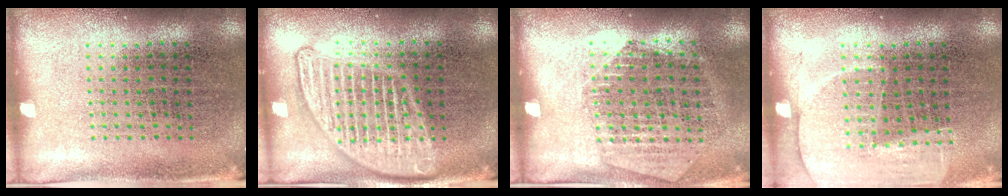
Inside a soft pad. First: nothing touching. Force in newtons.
{"total": 3.0, "press": 2.9, "slide": 0.3}
{"total": 1.4, "press": 1.3, "slide": 0.4}
{"total": 1.5, "press": 1.4, "slide": 0.3}